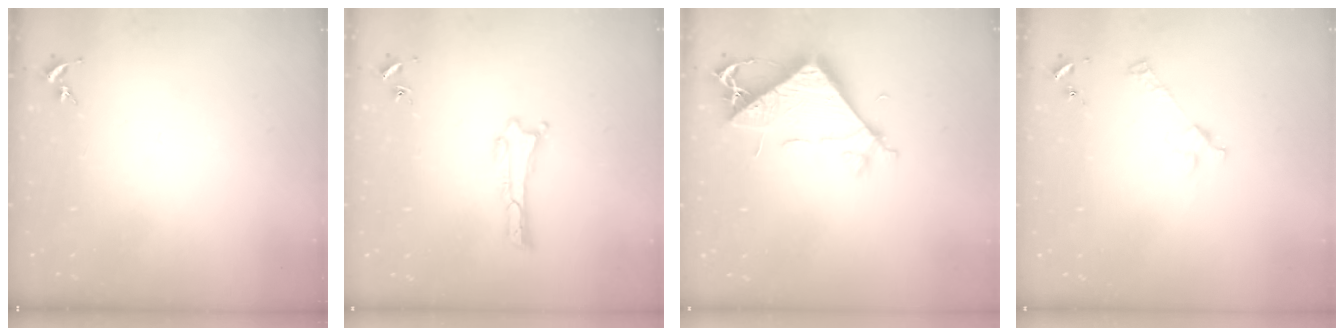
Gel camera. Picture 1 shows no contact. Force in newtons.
{"total": 0.0}
{"total": 8.5, "press": 8.5, "slide": 0.7}
{"total": 2.9, "press": 2.9, "slide": 0.2}